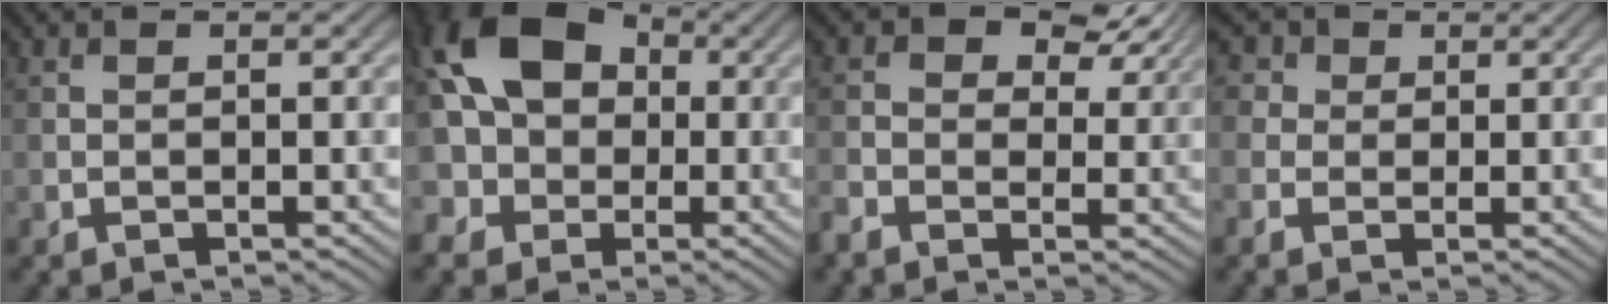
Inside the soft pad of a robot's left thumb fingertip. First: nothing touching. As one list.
[{"total": 12.5, "force": [1.3, 9.8, 7.7], "torque": [-0.150, 0.014, 0.003]}, {"total": 7.0, "force": [1.4, 5.1, 4.7], "torque": [-0.085, -0.002, 0.012]}, {"total": 3.4, "force": [1.2, 3.0, 1.1], "torque": [-0.052, 0.008, 0.013]}]